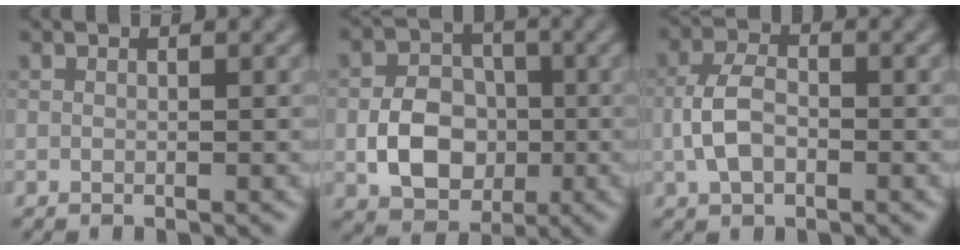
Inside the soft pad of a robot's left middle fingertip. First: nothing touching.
{"total": 5.8, "force": [-1.2, 4.5, 3.5], "torque": [-0.056, 0.000, -0.020]}
{"total": 3.6, "force": [-0.8, 2.3, 2.7], "torque": [-0.057, 0.006, -0.019]}